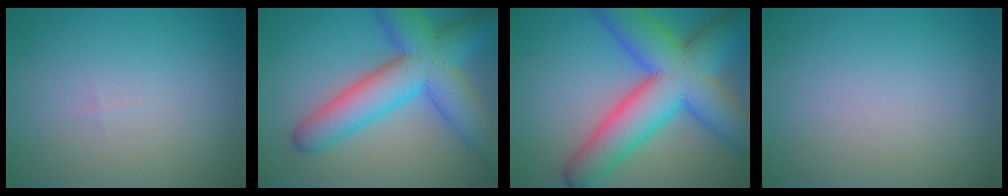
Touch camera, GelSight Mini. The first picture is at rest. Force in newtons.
{"total": 9.6, "press": 9.6, "slide": 0.2}
{"total": 12.1, "press": 12.1, "slide": 0.5}
{"total": 0.0}